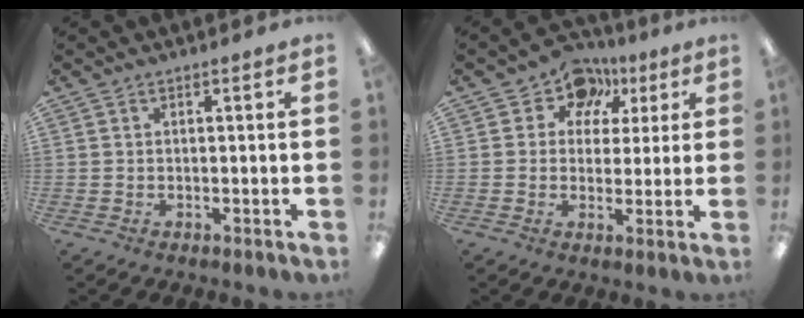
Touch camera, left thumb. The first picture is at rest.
{"total": 8.1, "force": [4.5, 6.4, 2.0], "torque": [-0.035, -0.030, 0.080]}